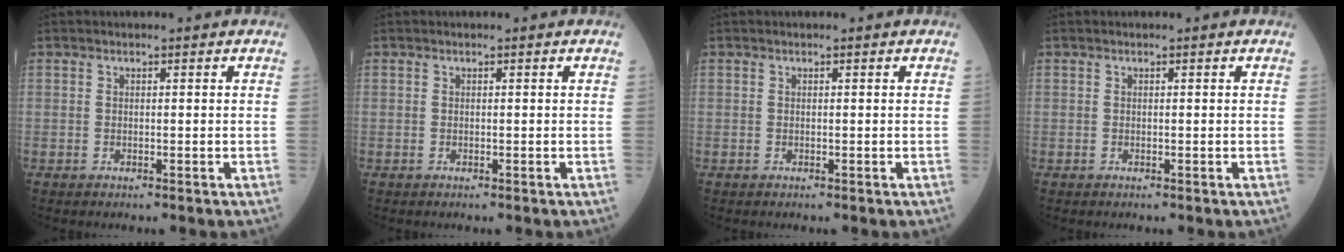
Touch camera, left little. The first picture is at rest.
{"total": 0.0}
{"total": 0.0}
{"total": 0.0}